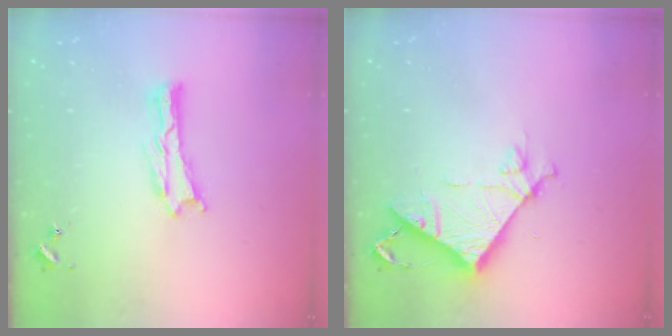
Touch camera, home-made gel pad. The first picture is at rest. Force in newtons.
{"total": 7.9, "press": 7.8, "slide": 0.6}